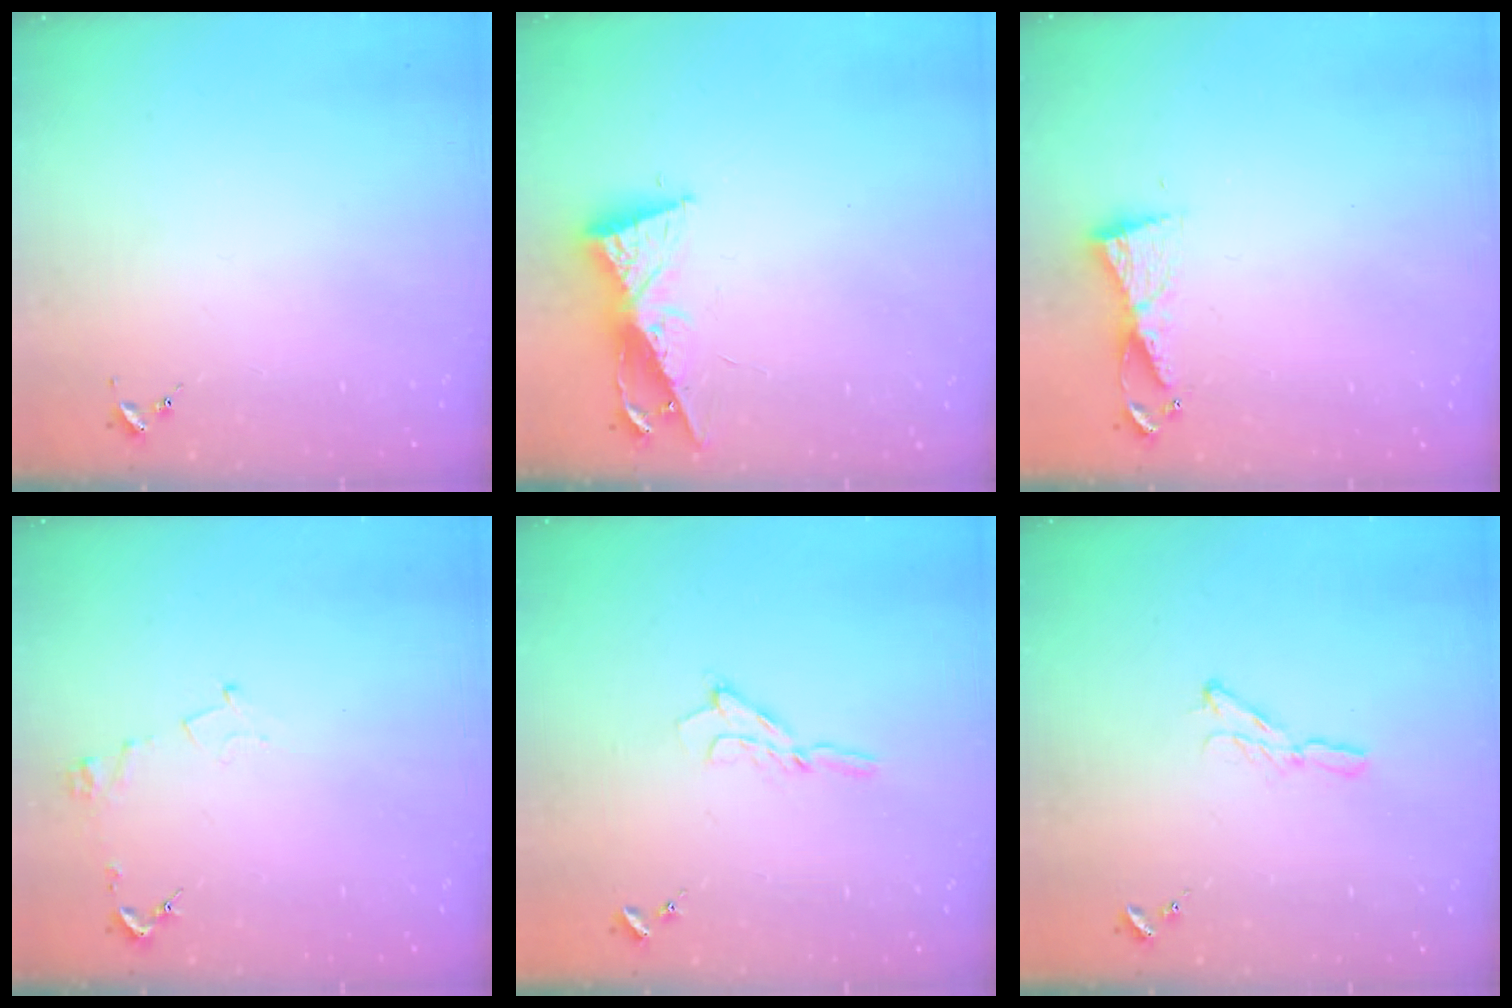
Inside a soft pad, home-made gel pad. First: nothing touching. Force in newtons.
{"total": 8.7, "press": 8.7, "slide": 0.6}
{"total": 5.4, "press": 5.4, "slide": 0.5}
{"total": 6.2, "press": 6.2, "slide": 0.7}
{"total": 6.5, "press": 6.5, "slide": 0.7}
{"total": 5.7, "press": 5.7, "slide": 0.1}